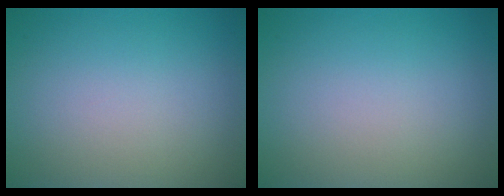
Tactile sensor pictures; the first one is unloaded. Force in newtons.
{"total": 0.0}